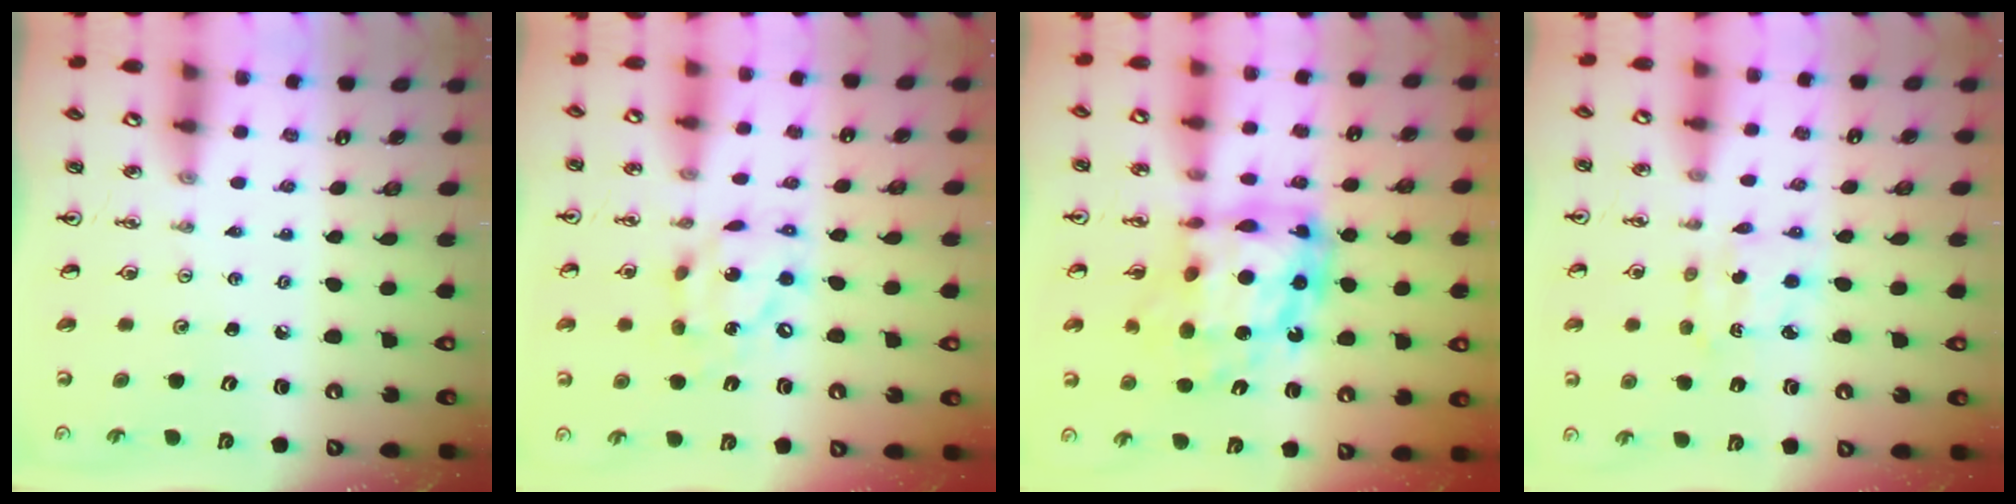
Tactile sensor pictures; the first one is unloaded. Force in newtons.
{"total": 13.0, "press": 12.9, "slide": 1.3}
{"total": 19.0, "press": 18.9, "slide": 1.8}
{"total": 2.9, "press": 2.9, "slide": 0.2}